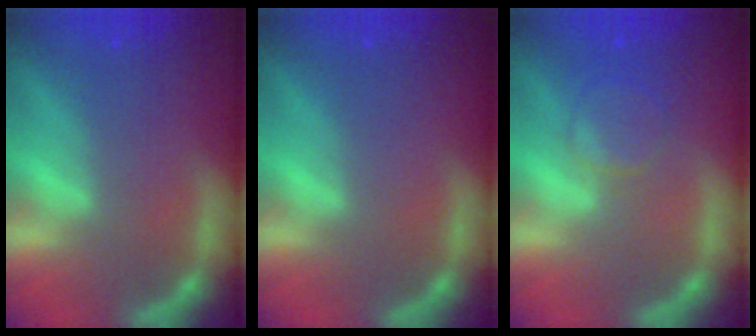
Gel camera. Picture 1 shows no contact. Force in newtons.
{"total": 0.0}
{"total": 3.5}